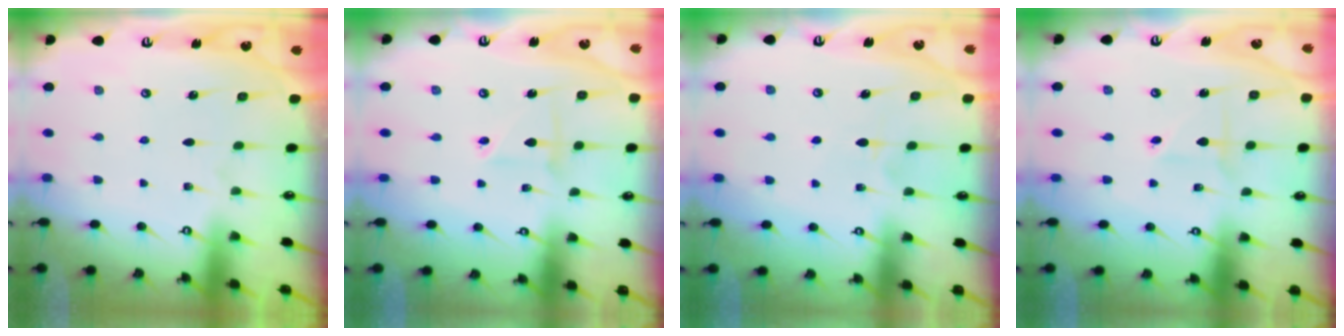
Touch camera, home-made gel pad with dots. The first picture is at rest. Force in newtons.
{"total": 2.8, "press": 2.7, "slide": 0.6}
{"total": 4.6, "press": 4.6, "slide": 0.6}
{"total": 2.0, "press": 1.9, "slide": 0.3}